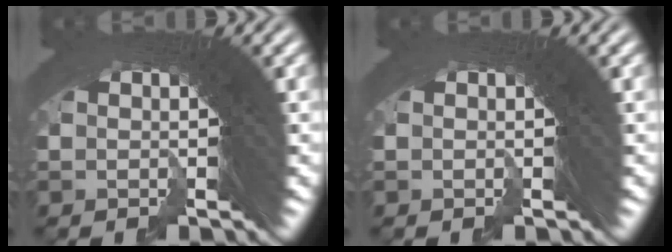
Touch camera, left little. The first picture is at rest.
{"total": 0.0}